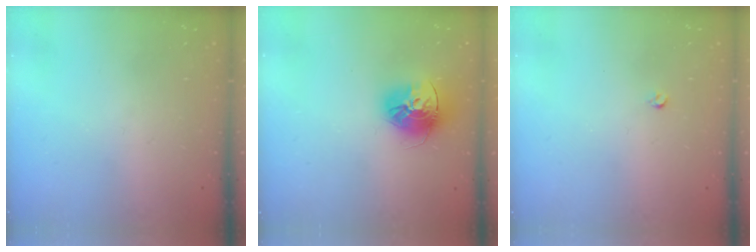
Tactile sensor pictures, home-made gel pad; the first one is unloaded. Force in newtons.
{"total": 15.1, "press": 15.0, "slide": 1.5}
{"total": 2.6, "press": 2.5, "slide": 0.4}